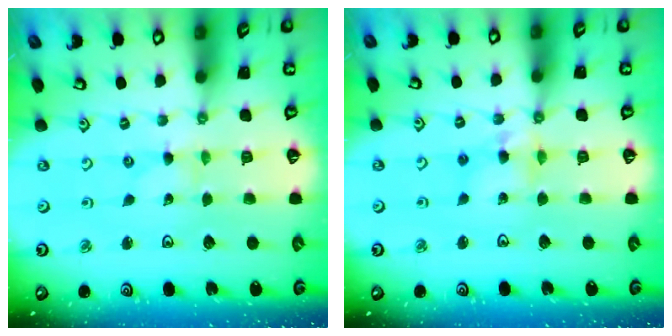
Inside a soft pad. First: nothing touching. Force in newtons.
{"total": 7.1, "press": 7.1, "slide": 0.7}